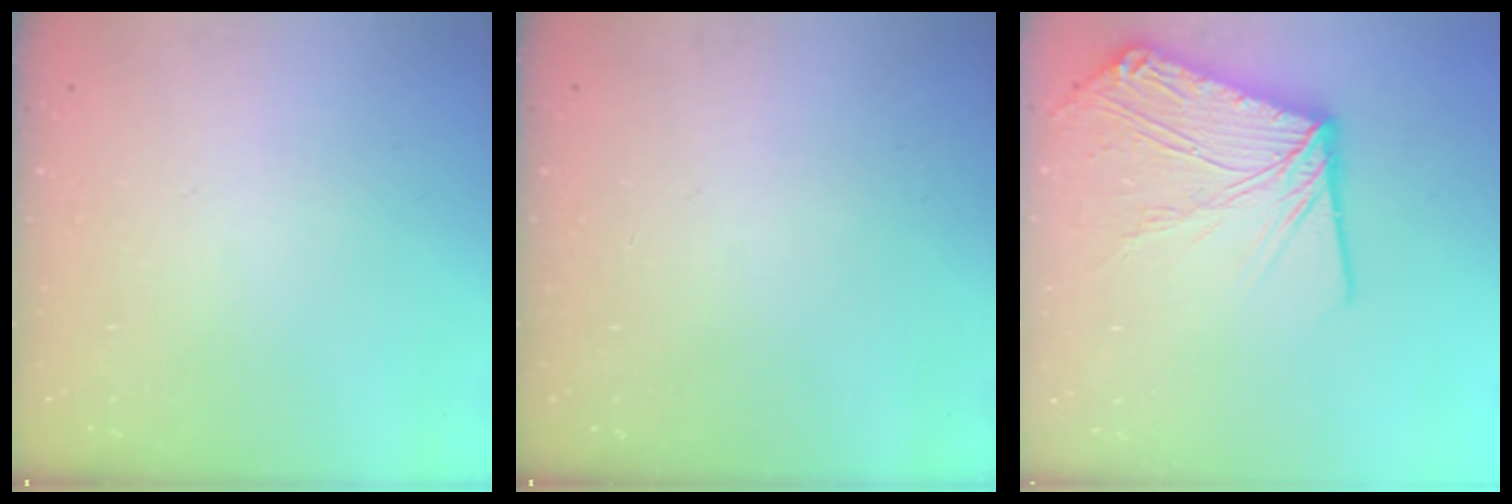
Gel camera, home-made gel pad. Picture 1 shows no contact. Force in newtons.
{"total": 0.0}
{"total": 16.5, "press": 16.5, "slide": 1.2}